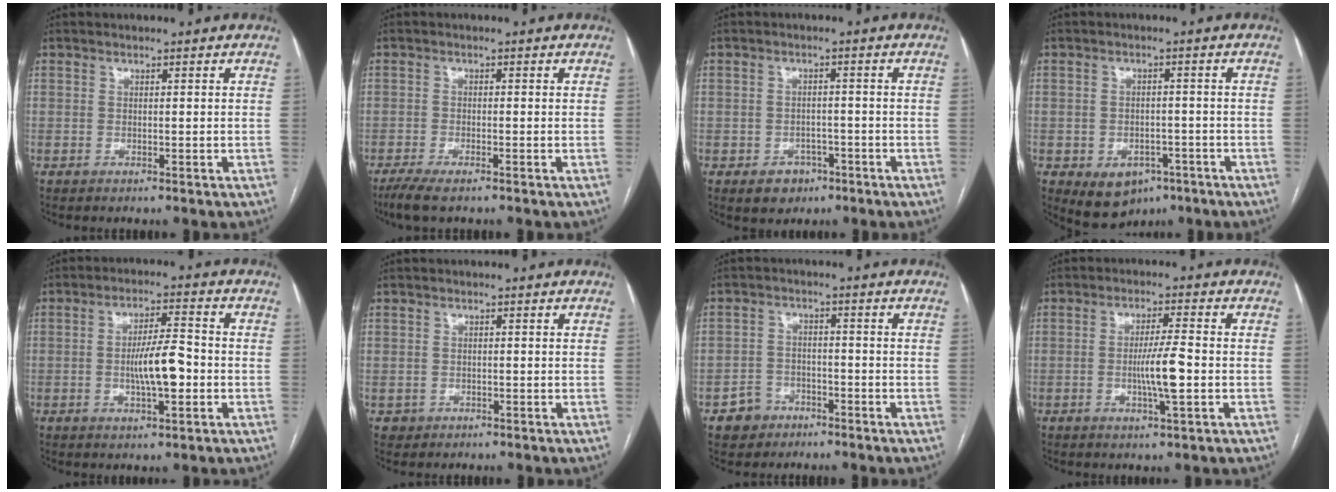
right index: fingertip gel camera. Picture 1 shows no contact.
{"total": 4.4, "force": [-3.1, 0.9, 3.0], "torque": [-0.055, -0.009, -0.054]}
{"total": 4.2, "force": [-2.2, 3.3, 1.3], "torque": [-0.009, 0.008, -0.023]}
{"total": 6.9, "force": [-3.5, 5.0, 3.2], "torque": [-0.044, 0.007, -0.039]}
{"total": 7.5, "force": [-1.3, 1.6, 7.2], "torque": [-0.130, 0.006, -0.023]}
{"total": 1.5, "force": [-0.4, 1.5, 0.0], "torque": [0.002, 0.006, -0.004]}
{"total": 4.6, "force": [-2.8, 3.6, 0.6], "torque": [-0.005, 0.012, -0.044]}
{"total": 5.9, "force": [-1.1, 0.0, 5.8], "torque": [-0.106, -0.006, -0.020]}